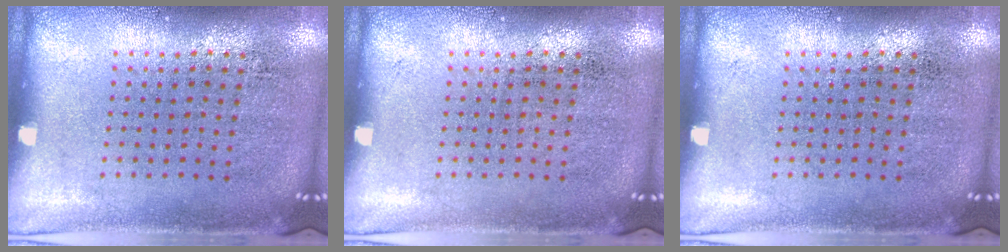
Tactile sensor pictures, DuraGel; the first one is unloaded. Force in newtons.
{"total": 0.0}
{"total": 0.0}